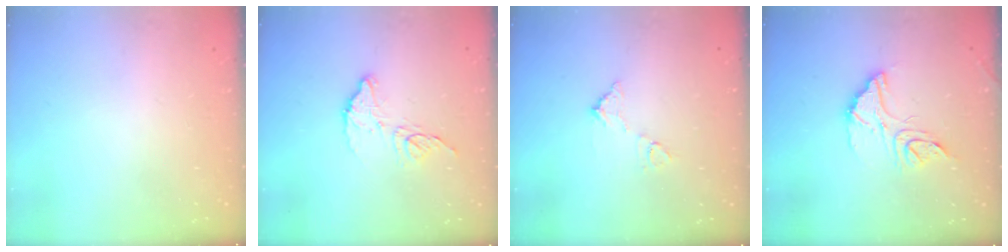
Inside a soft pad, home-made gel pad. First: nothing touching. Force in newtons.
{"total": 9.8, "press": 9.8, "slide": 0.5}
{"total": 6.3, "press": 6.3, "slide": 0.3}
{"total": 13.2, "press": 13.1, "slide": 1.3}